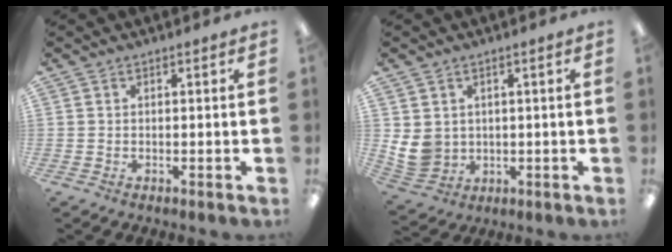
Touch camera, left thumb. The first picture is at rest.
{"total": 7.1, "force": [1.7, 6.4, 2.6], "torque": [-0.064, -0.008, 0.037]}